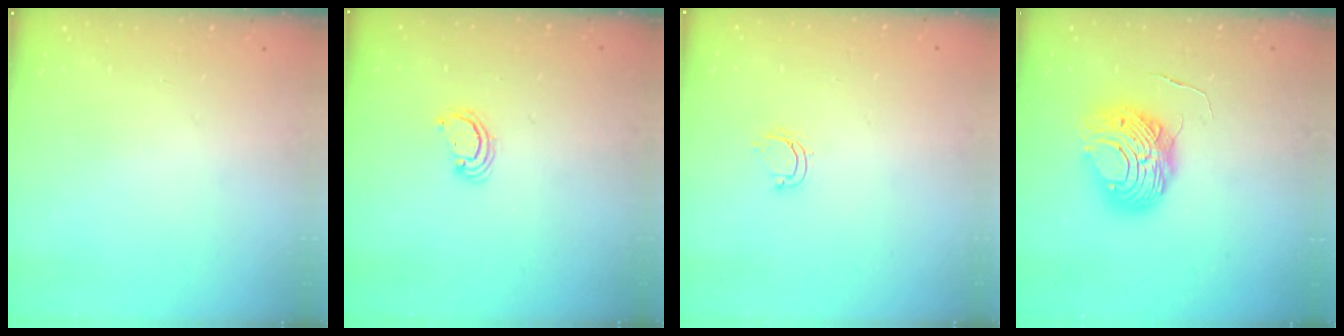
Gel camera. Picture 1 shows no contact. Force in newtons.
{"total": 2.5, "press": 2.5, "slide": 0.2}
{"total": 3.7, "press": 3.7, "slide": 0.3}
{"total": 9.7, "press": 9.6, "slide": 1.1}